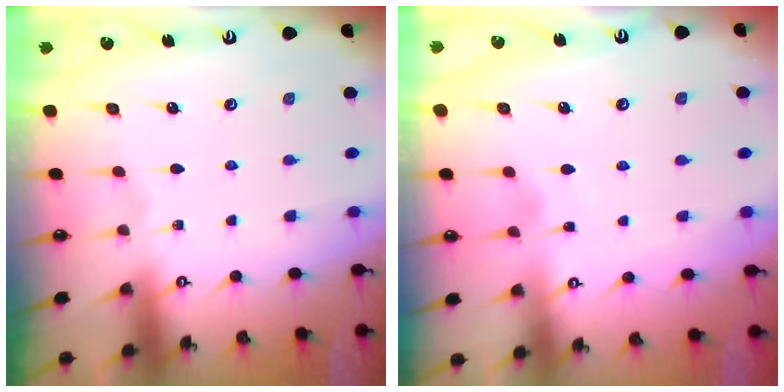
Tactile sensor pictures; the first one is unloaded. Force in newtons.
{"total": 2.0, "press": 2.0, "slide": 0.1}